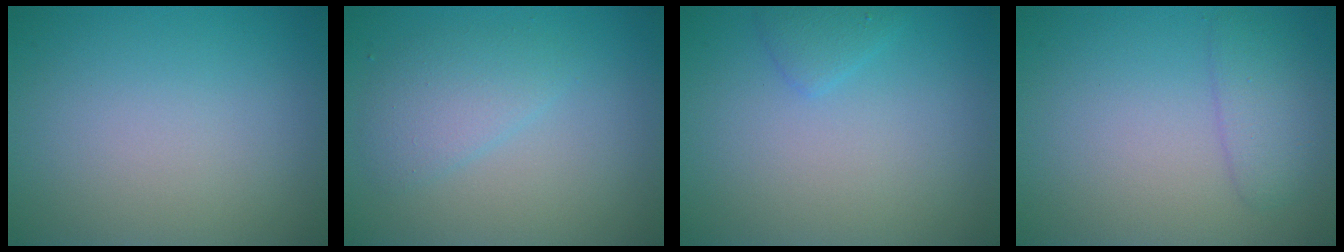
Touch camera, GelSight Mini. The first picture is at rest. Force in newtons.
{"total": 2.5, "press": 2.5, "slide": 0.1}
{"total": 1.2, "press": 1.2, "slide": 0.0}
{"total": 2.3, "press": 2.3, "slide": 0.1}